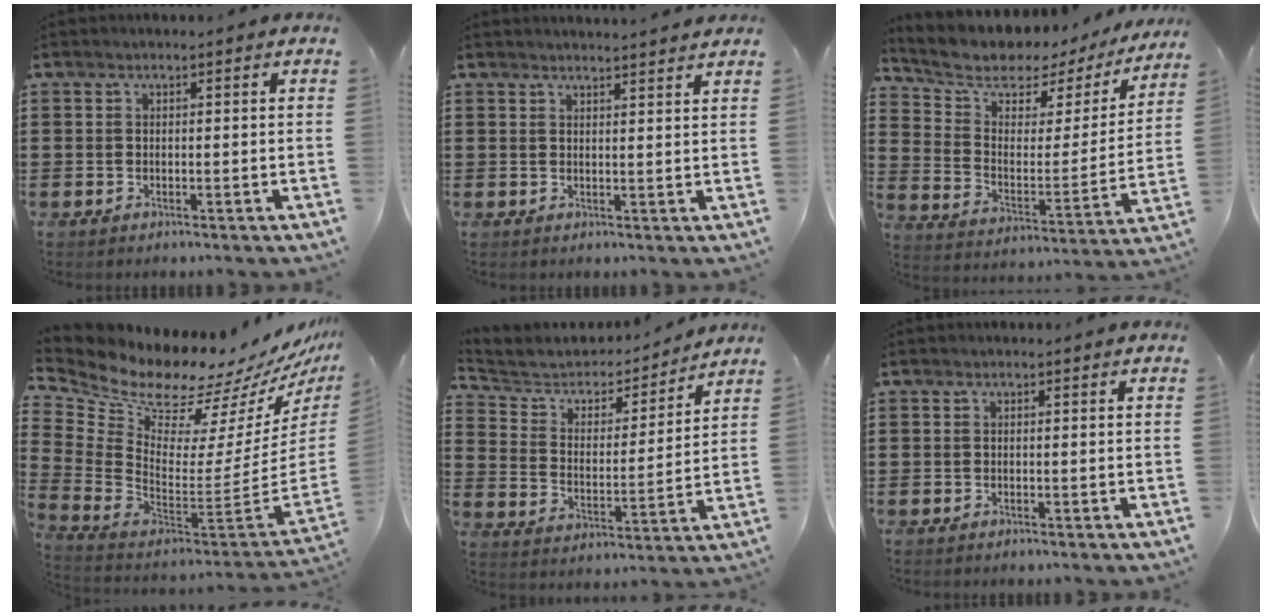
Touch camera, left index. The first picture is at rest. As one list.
[{"total": 2.1, "force": [2.1, -0.4, 0.2], "torque": [-0.008, -0.006, 0.040]}, {"total": 6.4, "force": [5.1, 3.1, 2.3], "torque": [-0.073, -0.041, 0.083]}, {"total": 9.8, "force": [8.9, 2.3, 3.4], "torque": [-0.103, -0.094, 0.146]}, {"total": 4.8, "force": [4.3, 1.9, 0.7], "torque": [-0.046, -0.034, 0.068]}, {"total": 0.0}]